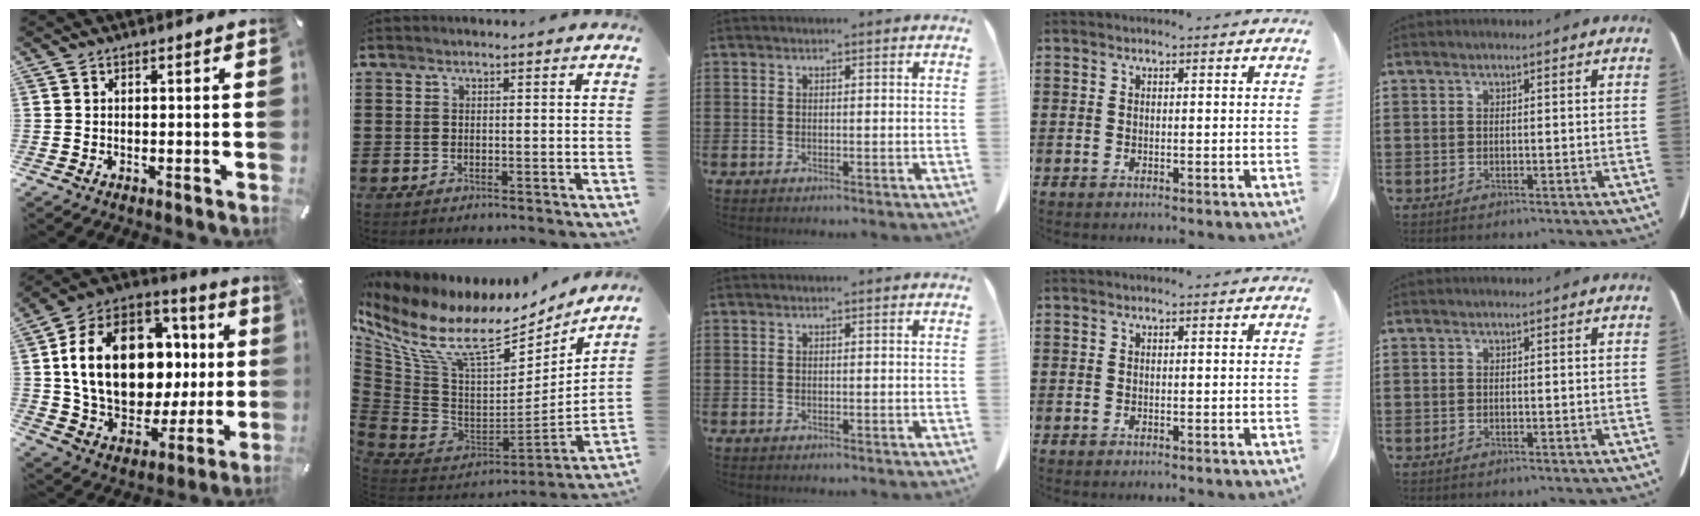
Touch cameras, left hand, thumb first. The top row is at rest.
{"thumb": {"total": 22.7, "force": [3.7, 16.1, 15.6], "torque": [-0.299, -0.017, 0.073]}, "index": {"total": 14.2, "force": [8.7, 5.8, 9.6], "torque": [-0.231, -0.062, 0.148]}}